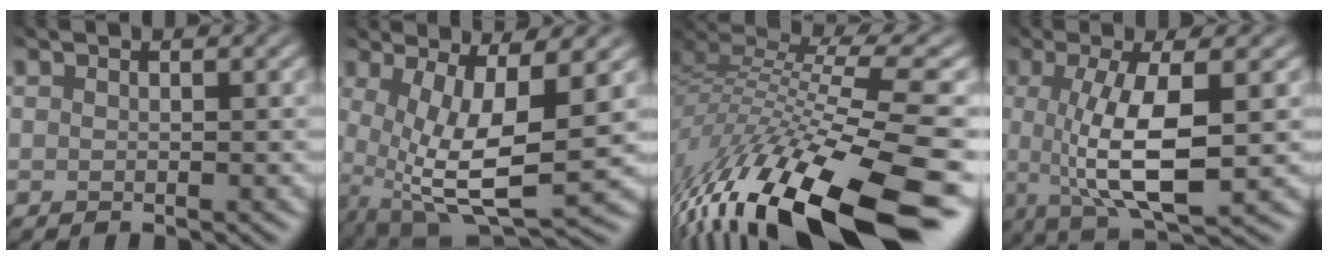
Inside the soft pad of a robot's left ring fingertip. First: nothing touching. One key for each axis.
{"total": 9.9, "fx": -0.3, "fy": 3.4, "fz": 9.2, "tx": -0.184, "ty": -0.017, "tz": 0.007}
{"total": 15.8, "fx": -10.2, "fy": 3.2, "fz": 11.6, "tx": -0.224, "ty": 0.005, "tz": -0.171}
{"total": 7.3, "fx": -1.5, "fy": 2.0, "fz": 6.9, "tx": -0.123, "ty": -0.010, "tz": -0.024}